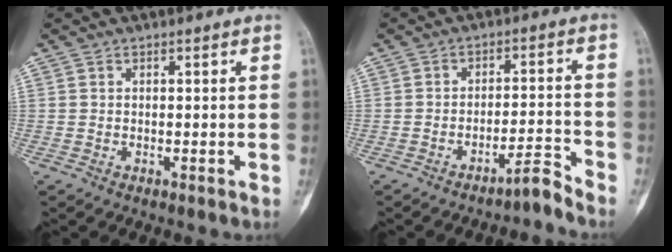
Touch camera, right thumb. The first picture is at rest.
{"total": 3.8, "force": [-3.6, -0.2, 1.2], "torque": [-0.016, 0.046, -0.057]}